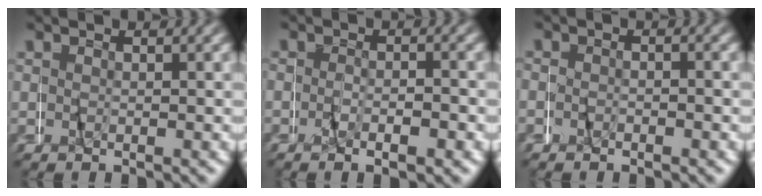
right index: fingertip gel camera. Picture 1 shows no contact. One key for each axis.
{"total": 1.4, "fx": -1.2, "fy": 0.3, "fz": 0.6, "tx": -0.018, "ty": 0.000, "tz": -0.026}
{"total": 0.8, "fx": -0.7, "fy": 0.2, "fz": -0.3, "tx": 0.002, "ty": 0.003, "tz": -0.018}